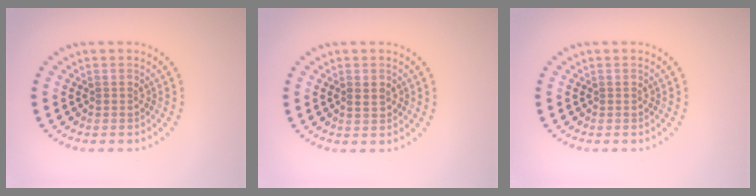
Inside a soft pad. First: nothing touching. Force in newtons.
{"total": 0.8, "press": 0.8, "slide": 0.3}
{"total": 0.0}